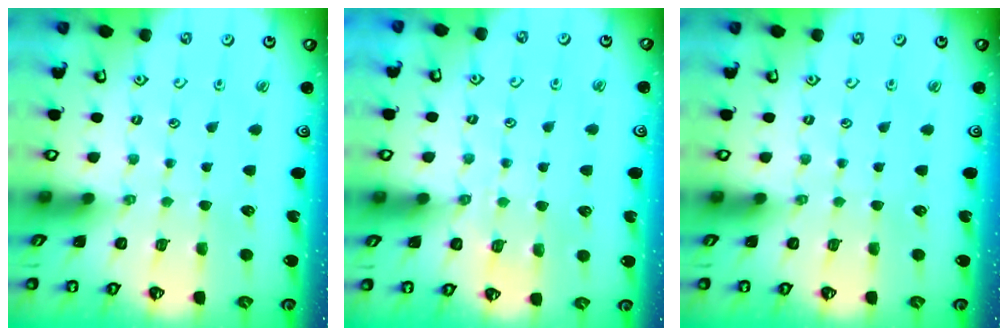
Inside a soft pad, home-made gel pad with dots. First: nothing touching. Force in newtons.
{"total": 2.9, "press": 2.8, "slide": 0.6}
{"total": 0.0}